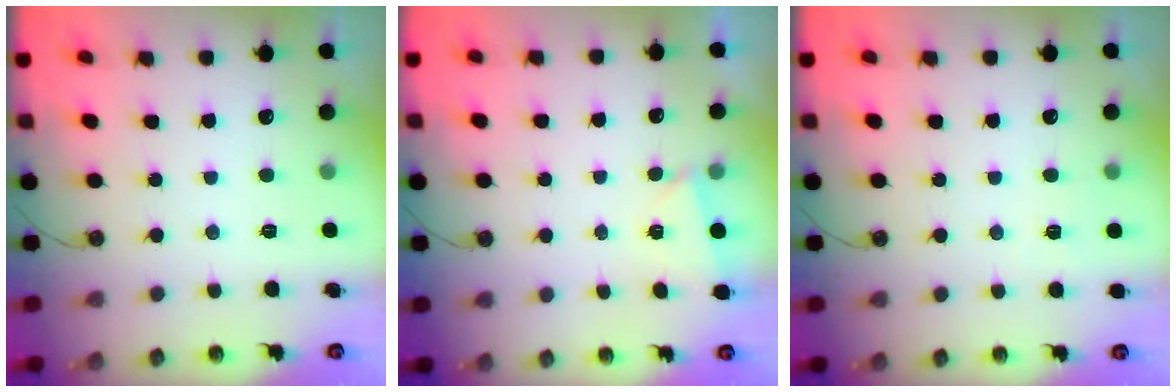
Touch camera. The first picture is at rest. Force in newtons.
{"total": 2.8, "press": 1.9, "slide": 2.0}
{"total": 4.2, "press": 4.1, "slide": 1.1}